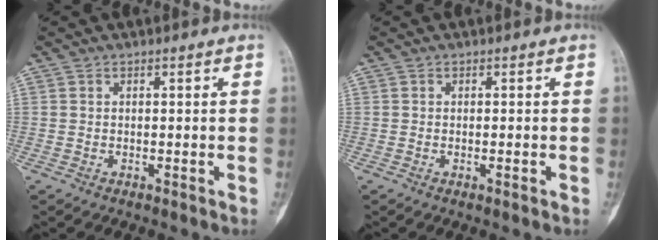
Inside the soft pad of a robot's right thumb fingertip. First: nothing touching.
{"total": 1.0, "force": [-0.3, 0.1, 0.9], "torque": [-0.011, -0.001, -0.003]}